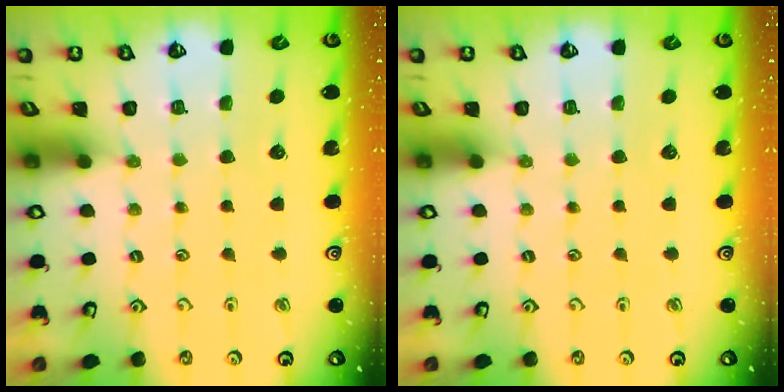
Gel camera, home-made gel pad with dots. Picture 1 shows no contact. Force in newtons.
{"total": 0.0}